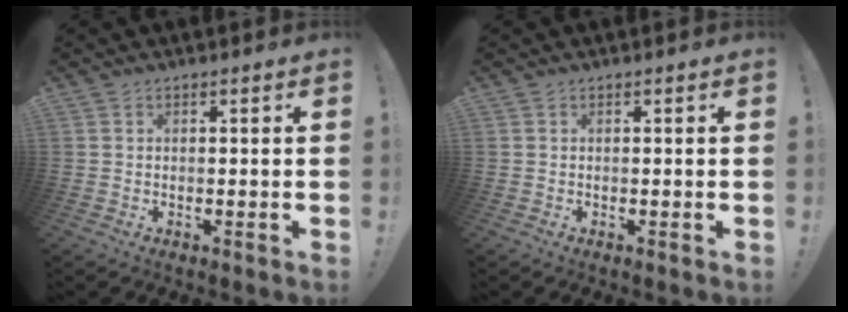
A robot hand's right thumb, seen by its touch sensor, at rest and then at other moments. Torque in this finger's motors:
{"motor_torque": [0.00, 0.00, 0.00, 0.00, 0.00]}